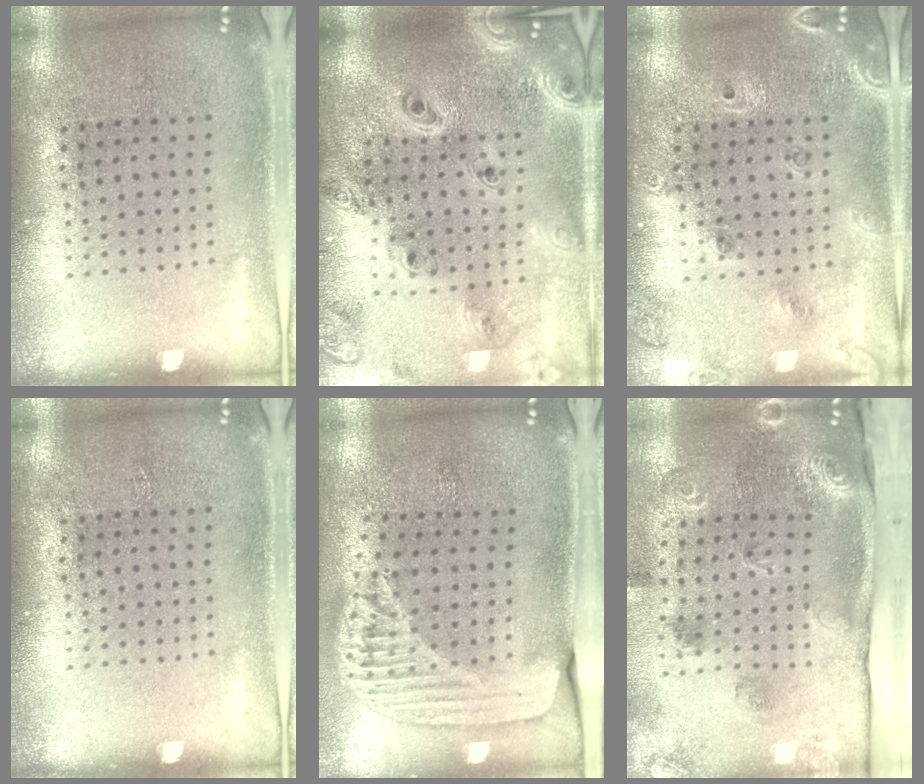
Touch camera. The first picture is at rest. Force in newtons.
{"total": 2.9, "press": 2.5, "slide": 1.6}
{"total": 1.6, "press": 1.4, "slide": 0.8}
{"total": 0.0}
{"total": 1.7, "press": 1.5, "slide": 0.7}
{"total": 2.3, "press": 1.8, "slide": 1.5}